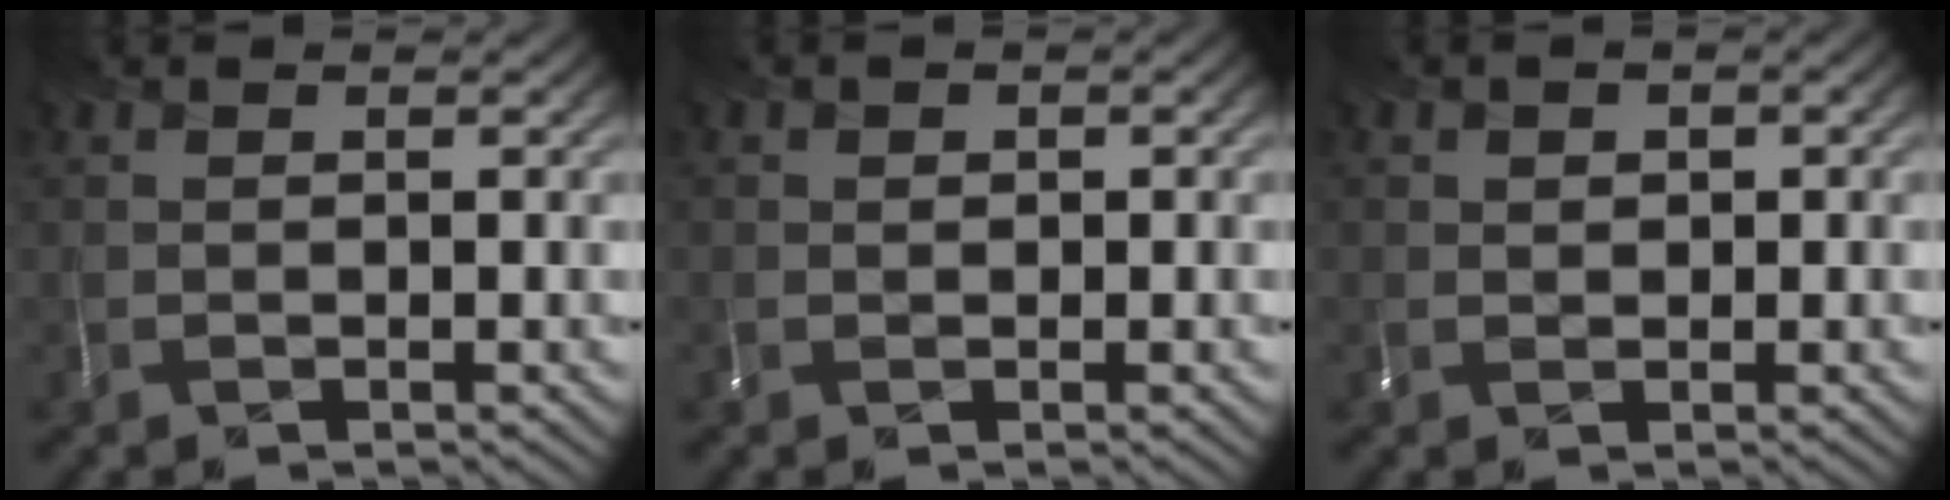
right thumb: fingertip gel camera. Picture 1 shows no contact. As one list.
[{"total": 0.6, "force": [0.0, 0.6, 0.0], "torque": [0.008, -0.005, 0.006]}, {"total": 1.3, "force": [0.3, 1.1, 0.6], "torque": [0.000, -0.003, 0.013]}]